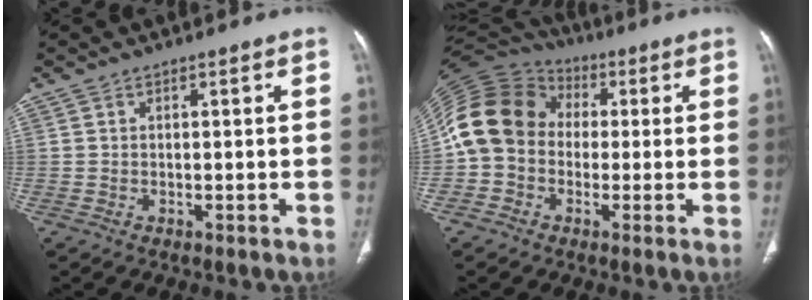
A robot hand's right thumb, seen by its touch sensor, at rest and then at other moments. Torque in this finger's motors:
{"motor_torque": [1.92, 2.14, 0.83, -1.54, 0.16]}